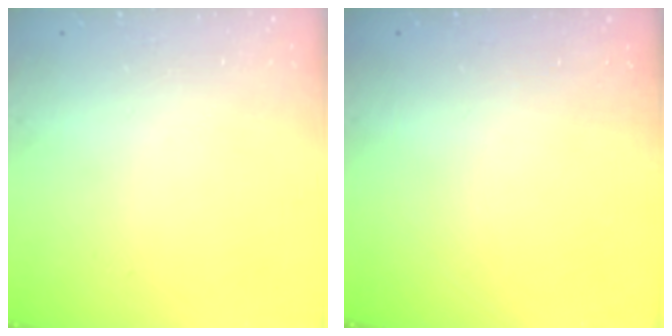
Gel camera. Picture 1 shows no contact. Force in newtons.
{"total": 0.0}